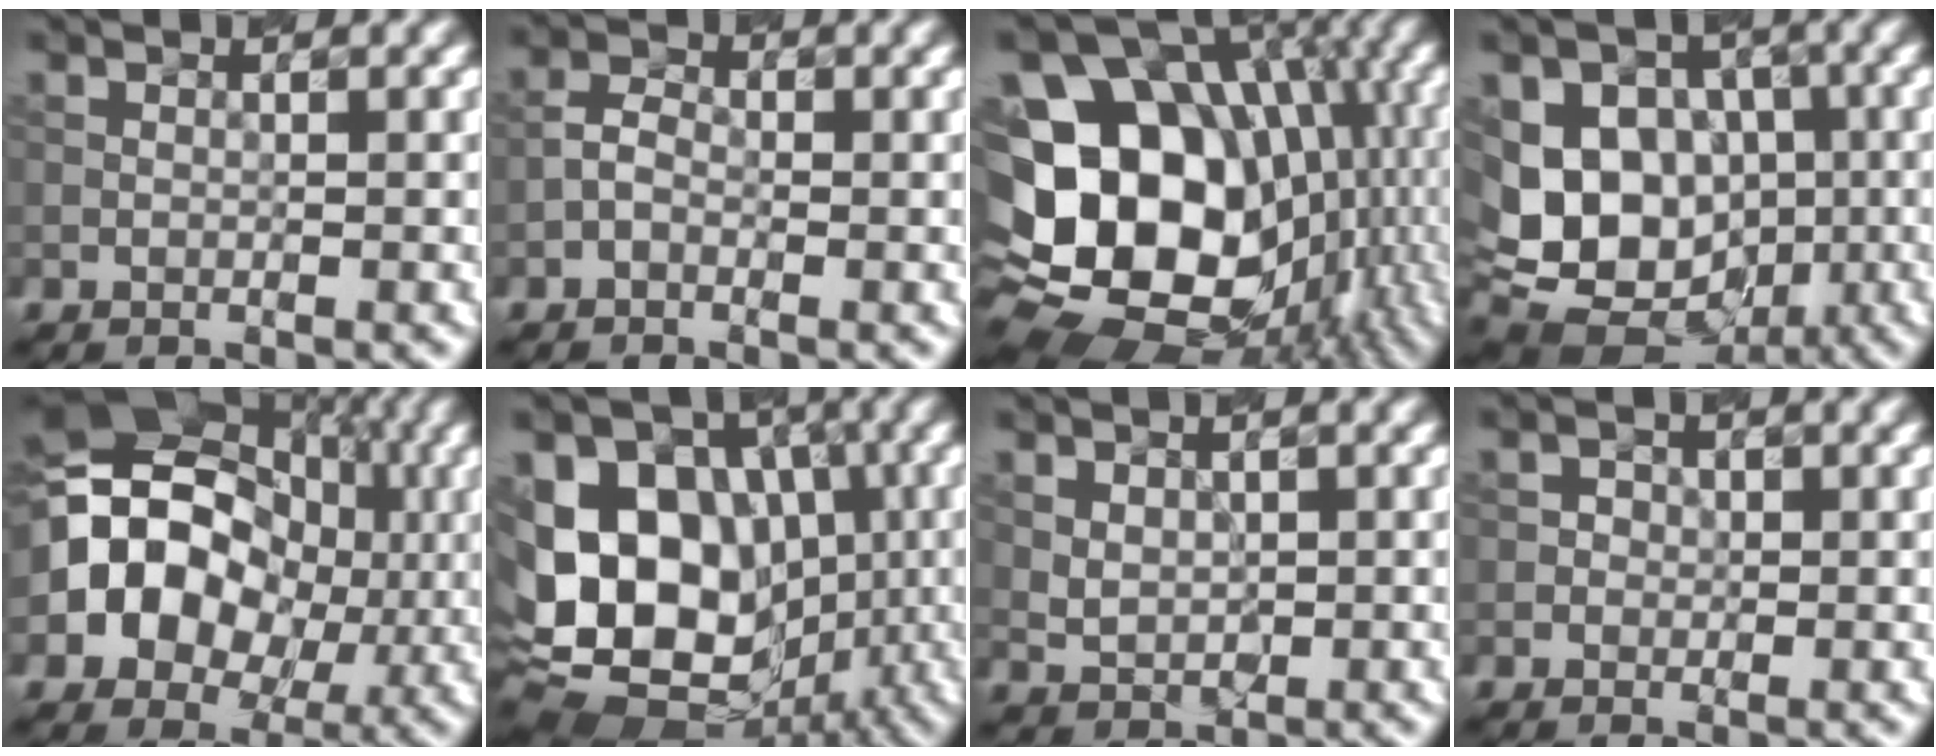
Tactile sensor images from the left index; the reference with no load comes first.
{"total": 1.4, "force": [-0.7, 0.9, 0.9], "torque": [-0.017, 0.010, -0.020]}
{"total": 19.9, "force": [-2.0, 15.6, 12.2], "torque": [-0.195, -0.010, -0.004]}
{"total": 13.1, "force": [-0.6, 10.5, 7.7], "torque": [-0.119, 0.023, -0.029]}
{"total": 12.8, "force": [0.1, 10.1, 7.9], "torque": [-0.130, 0.014, -0.015]}
{"total": 15.1, "force": [-1.6, 11.8, 9.2], "torque": [-0.149, 0.013, -0.031]}
{"total": 2.0, "force": [0.9, 1.5, 1.0], "torque": [-0.021, -0.001, 0.020]}
{"total": 0.9, "force": [0.1, 0.9, 0.3], "torque": [0.001, 0.003, -0.003]}